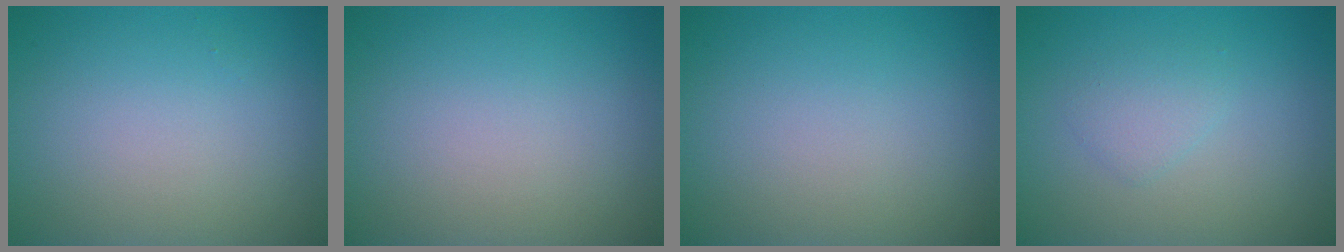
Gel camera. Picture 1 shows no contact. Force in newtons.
{"total": 0.0}
{"total": 0.0}
{"total": 1.4, "press": 1.4, "slide": 0.1}